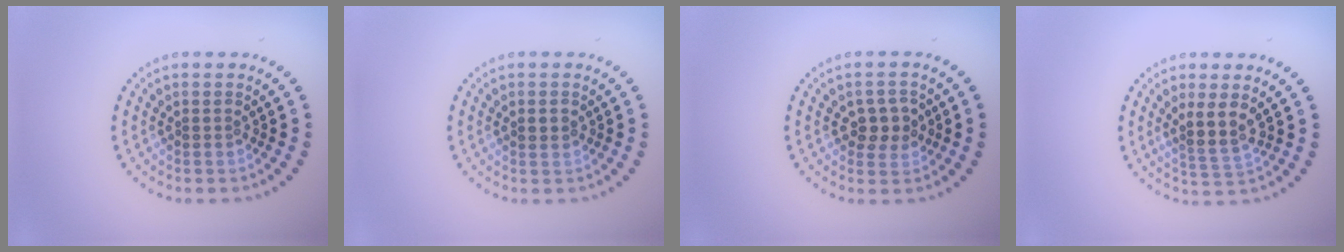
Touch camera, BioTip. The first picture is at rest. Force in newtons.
{"total": 1.5, "press": 1.5, "slide": 0.1}
{"total": 2.5, "press": 2.5, "slide": 0.6}
{"total": 2.6, "press": 2.1, "slide": 1.6}